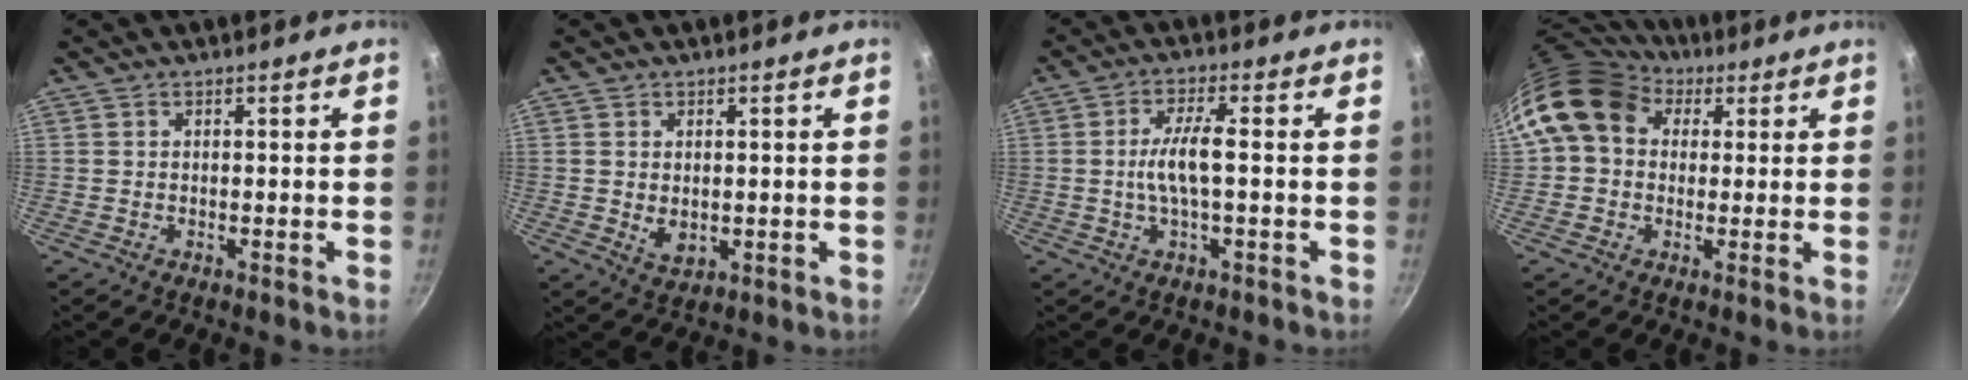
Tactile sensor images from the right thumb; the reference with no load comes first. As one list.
[{"total": 3.6, "force": [0.3, 2.5, 2.6], "torque": [-0.042, -0.012, 0.011]}, {"total": 6.0, "force": [-0.4, 1.3, 5.9], "torque": [-0.124, 0.013, -0.009]}, {"total": 13.0, "force": [4.6, 10.1, 6.7], "torque": [-0.097, 0.014, 0.065]}]